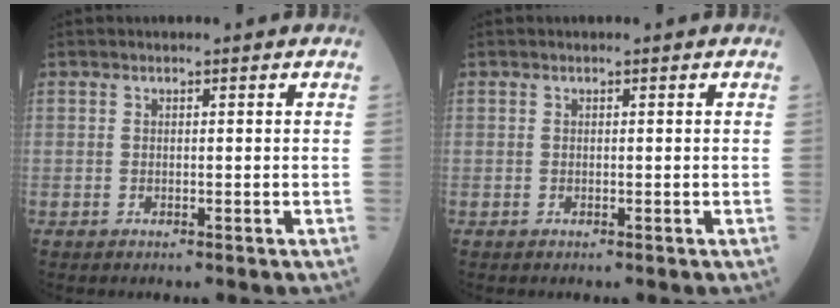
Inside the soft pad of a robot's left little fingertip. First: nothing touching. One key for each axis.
{"total": 0.0}